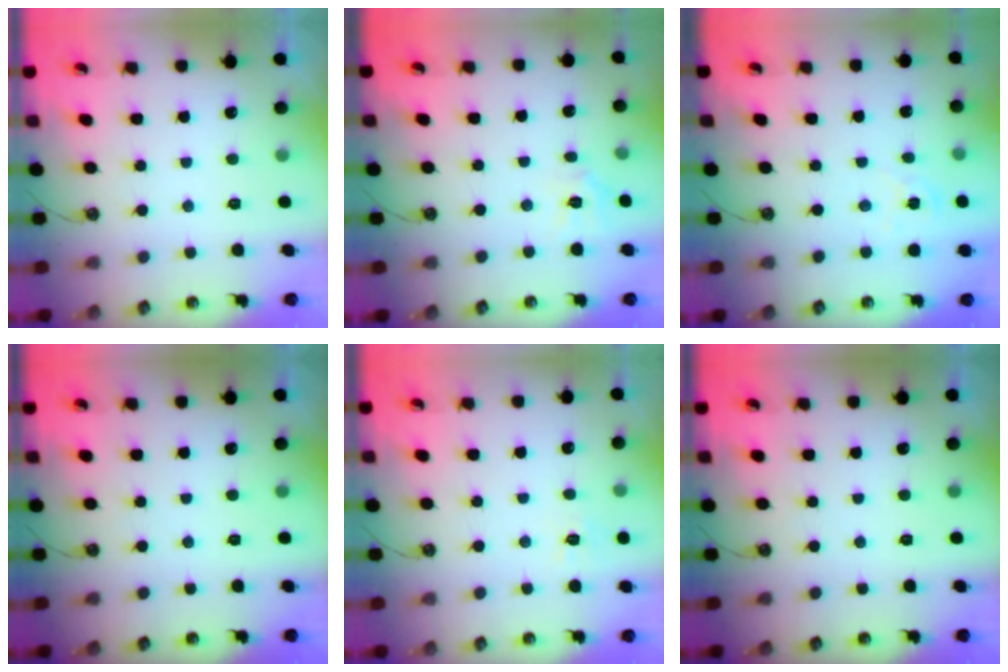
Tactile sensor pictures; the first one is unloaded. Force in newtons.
{"total": 4.7, "press": 4.7, "slide": 0.4}
{"total": 1.8, "press": 1.8, "slide": 0.3}
{"total": 0.0}
{"total": 6.7, "press": 6.6, "slide": 0.8}
{"total": 0.0}